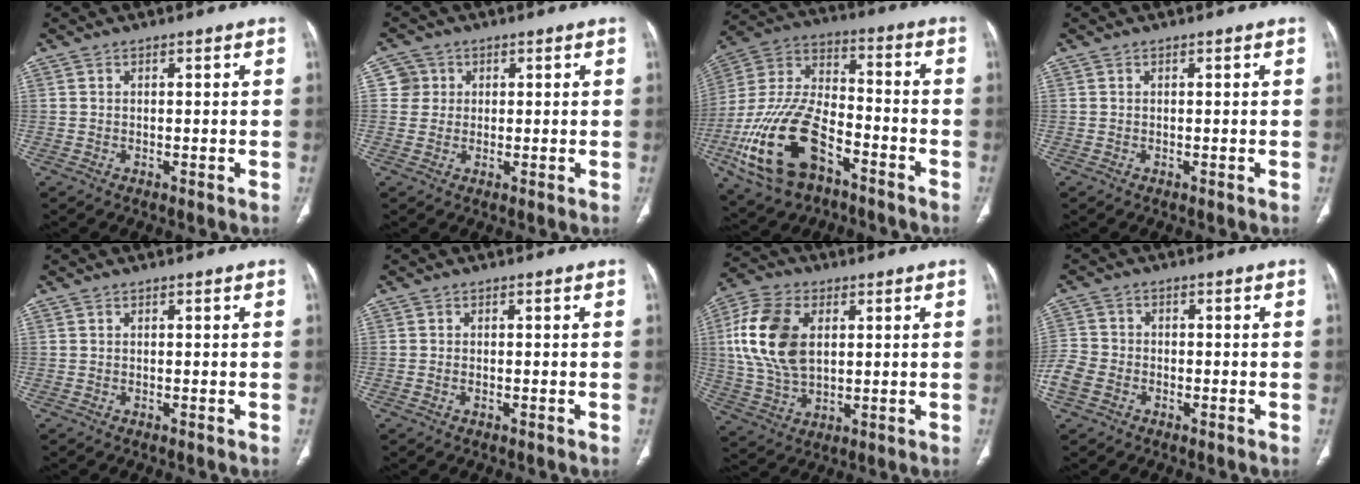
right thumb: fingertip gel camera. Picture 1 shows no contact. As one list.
[{"total": 3.3, "force": [0.7, 3.2, 0.0], "torque": [0.025, 0.006, 0.008]}, {"total": 21.6, "force": [-10.1, 11.3, 15.4], "torque": [-0.319, 0.051, -0.180]}, {"total": 0.0}, {"total": 0.0}, {"total": 0.7, "force": [-0.3, 0.3, 0.5], "torque": [-0.016, 0.006, -0.005]}, {"total": 15.3, "force": [3.0, 9.7, 11.4], "torque": [-0.228, 0.003, 0.058]}, {"total": 6.2, "force": [-2.8, 4.6, 3.1], "torque": [-0.075, 0.012, -0.055]}]